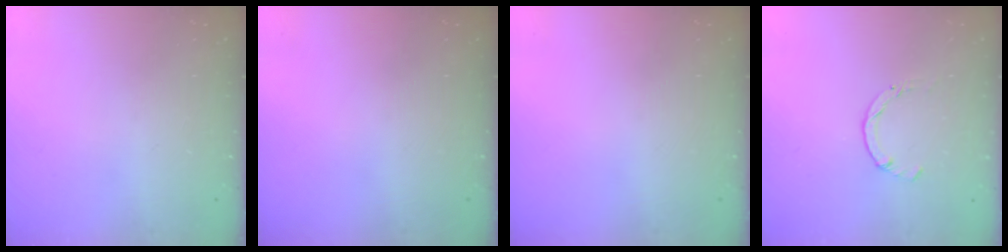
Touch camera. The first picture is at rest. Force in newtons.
{"total": 0.0}
{"total": 0.0}
{"total": 0.0}